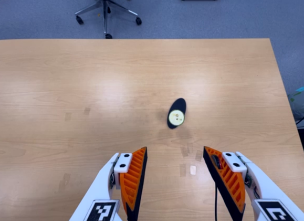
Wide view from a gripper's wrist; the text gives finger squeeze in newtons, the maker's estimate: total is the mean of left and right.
{"total": 0.0}